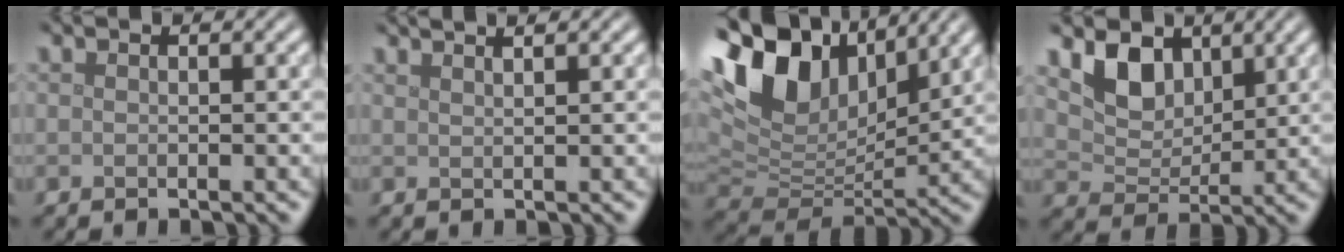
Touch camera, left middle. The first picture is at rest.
{"total": 3.0, "force": [2.2, 1.1, 1.8], "torque": [0.002, 0.015, -0.001]}
{"total": 12.3, "force": [6.4, 7.0, 7.9], "torque": [-0.170, 0.024, 0.112]}
{"total": 4.4, "force": [2.6, 2.8, 2.1], "torque": [-0.050, -0.008, 0.042]}